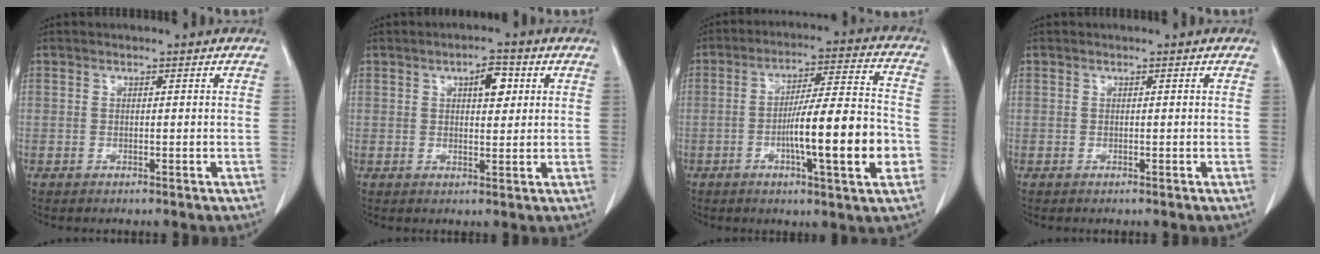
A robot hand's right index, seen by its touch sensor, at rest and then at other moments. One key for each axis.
{"total": 4.2, "fx": 1.6, "fy": 1.7, "fz": 3.5, "tx": -0.057, "ty": 0.005, "tz": 0.022}
{"total": 14.5, "fx": -3.7, "fy": 0.9, "fz": 14.0, "tx": -0.222, "ty": 0.005, "tz": -0.058}
{"total": 0.0}